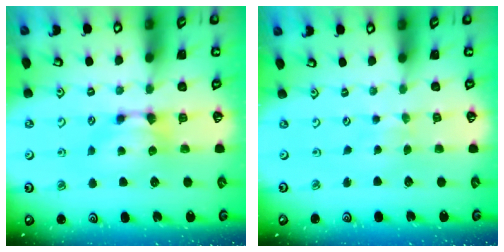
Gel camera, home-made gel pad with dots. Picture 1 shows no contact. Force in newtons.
{"total": 2.1, "press": 2.1, "slide": 0.1}